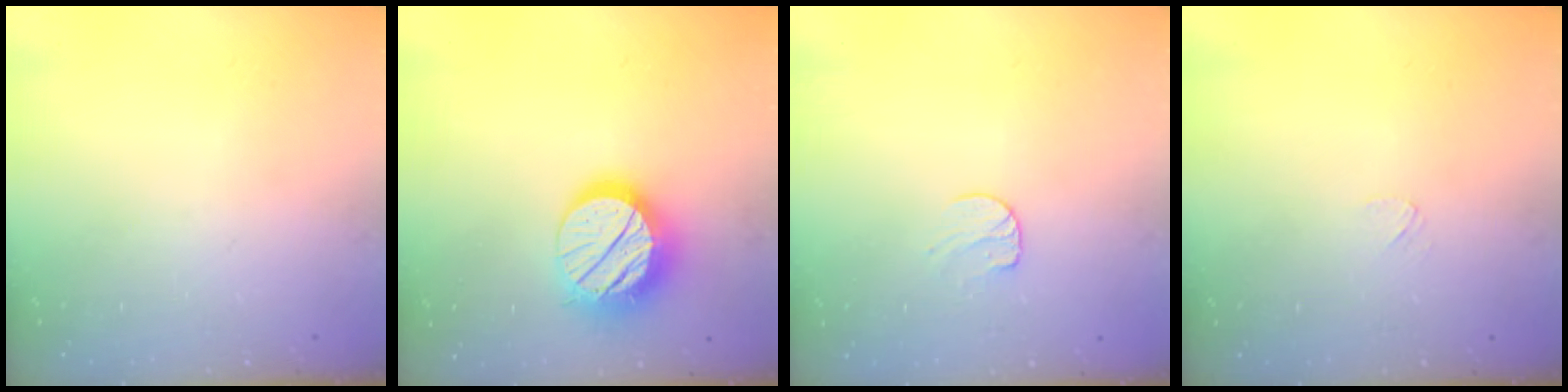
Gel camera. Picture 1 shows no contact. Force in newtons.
{"total": 16.8, "press": 16.8, "slide": 1.3}
{"total": 7.7, "press": 7.7, "slide": 0.7}
{"total": 3.4, "press": 3.4, "slide": 0.4}